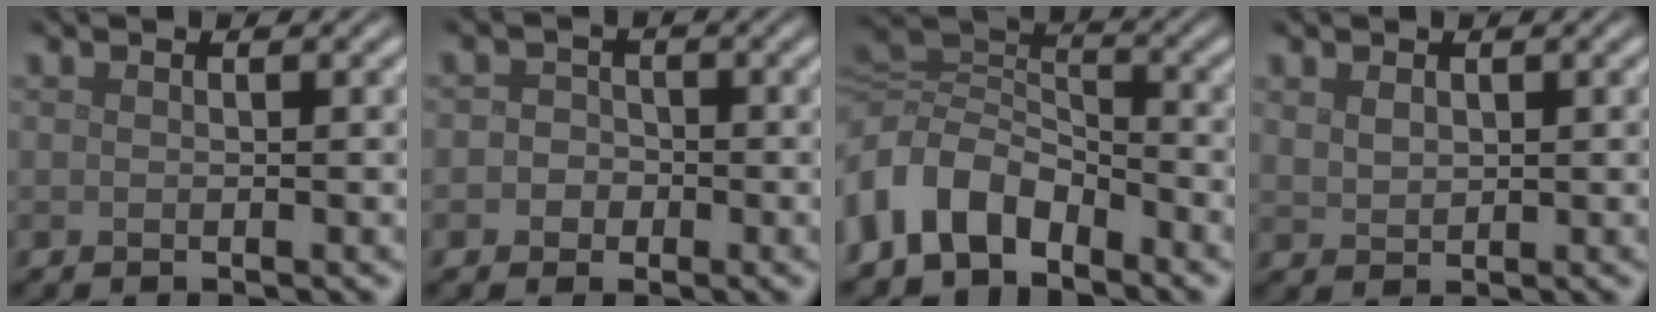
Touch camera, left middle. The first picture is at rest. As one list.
[{"total": 2.0, "force": [-0.4, 1.8, 0.6], "torque": [0.015, 0.004, -0.020]}, {"total": 7.7, "force": [-3.8, 5.1, 4.4], "torque": [-0.086, 0.006, -0.086]}, {"total": 1.6, "force": [0.7, 1.1, 0.9], "torque": [-0.021, -0.001, 0.019]}]